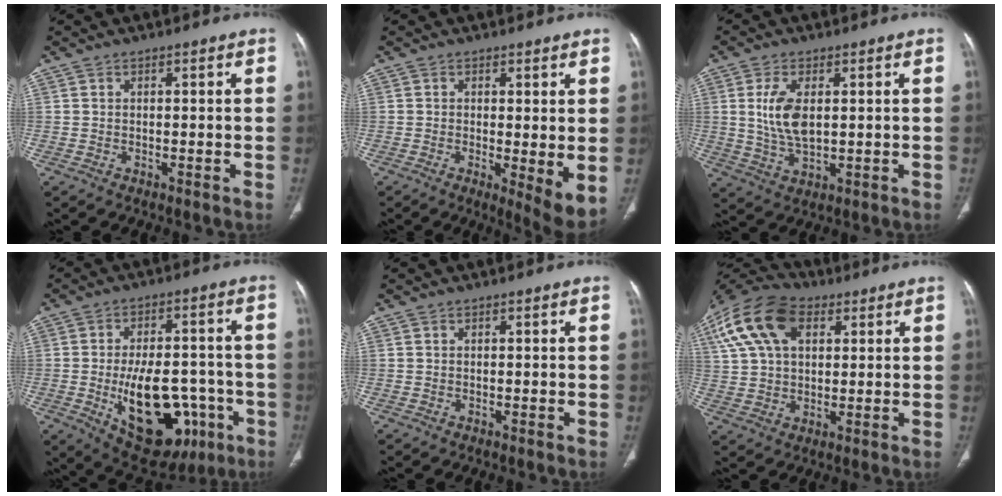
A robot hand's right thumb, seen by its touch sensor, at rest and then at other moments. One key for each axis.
{"total": 6.5, "fx": -0.2, "fy": 1.9, "fz": 6.2, "tx": -0.093, "ty": -0.021, "tz": -0.003}
{"total": 8.1, "fx": 1.5, "fy": 4.0, "fz": 6.9, "tx": -0.141, "ty": -0.011, "tz": 0.034}
{"total": 20.4, "fx": -6.1, "fy": 11.2, "fz": 16.0, "tx": -0.216, "ty": 0.020, "tz": -0.065}
{"total": 0.0}
{"total": 18.1, "fx": 7.1, "fy": 11.1, "fz": 12.4, "tx": -0.258, "ty": 0.019, "tz": 0.126}